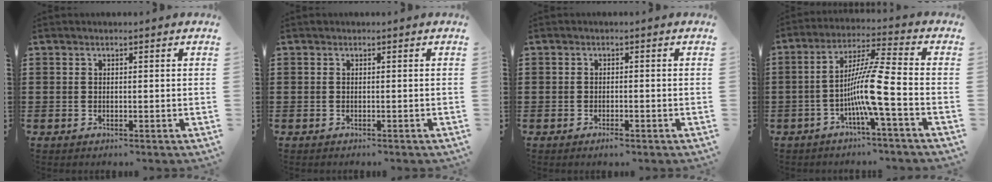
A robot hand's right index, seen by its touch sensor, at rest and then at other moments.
{"total": 0.0}
{"total": 1.1, "force": [-0.8, 0.3, 0.7], "torque": [-0.016, -0.005, -0.014]}
{"total": 9.4, "force": [-3.4, -0.3, 8.8], "torque": [-0.181, -0.011, -0.073]}